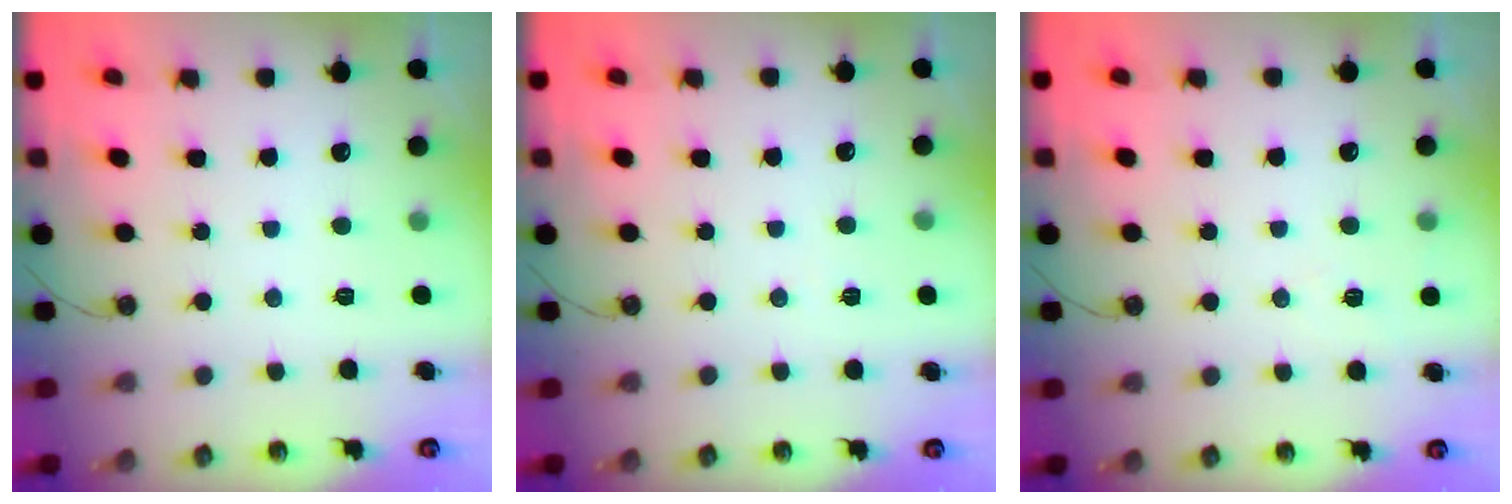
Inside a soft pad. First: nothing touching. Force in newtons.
{"total": 4.9, "press": 2.3, "slide": 4.2}
{"total": 5.8, "press": 4.8, "slide": 3.3}